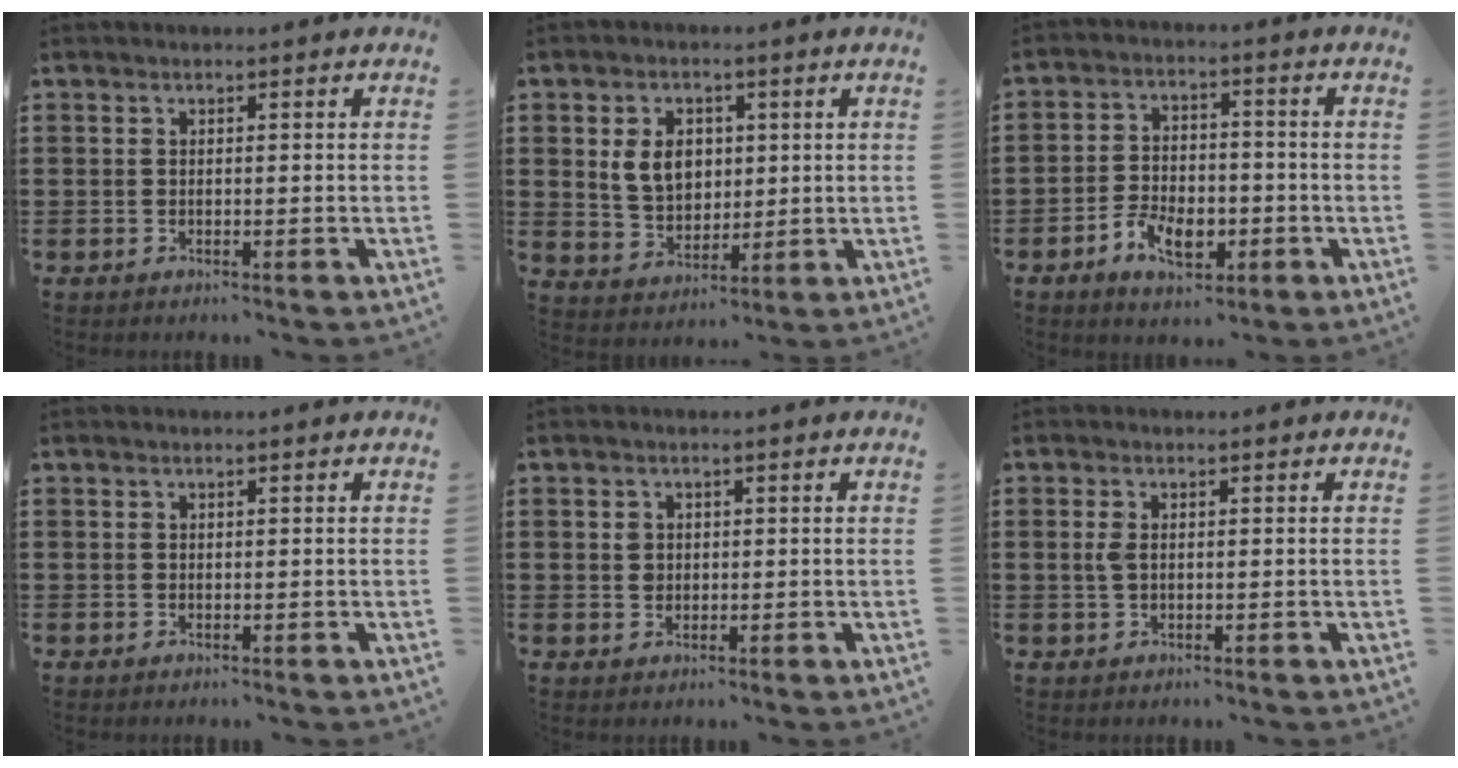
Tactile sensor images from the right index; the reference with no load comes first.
{"total": 6.5, "force": [1.4, 5.0, 4.0], "torque": [-0.093, 0.011, 0.020]}
{"total": 6.8, "force": [-3.0, 4.0, 4.6], "torque": [-0.095, 0.007, -0.056]}
{"total": 0.0}
{"total": 1.4, "force": [0.3, 1.3, 0.5], "torque": [-0.013, 0.009, 0.004]}
{"total": 2.0, "force": [0.2, 0.9, 1.8], "torque": [-0.044, 0.001, 0.001]}